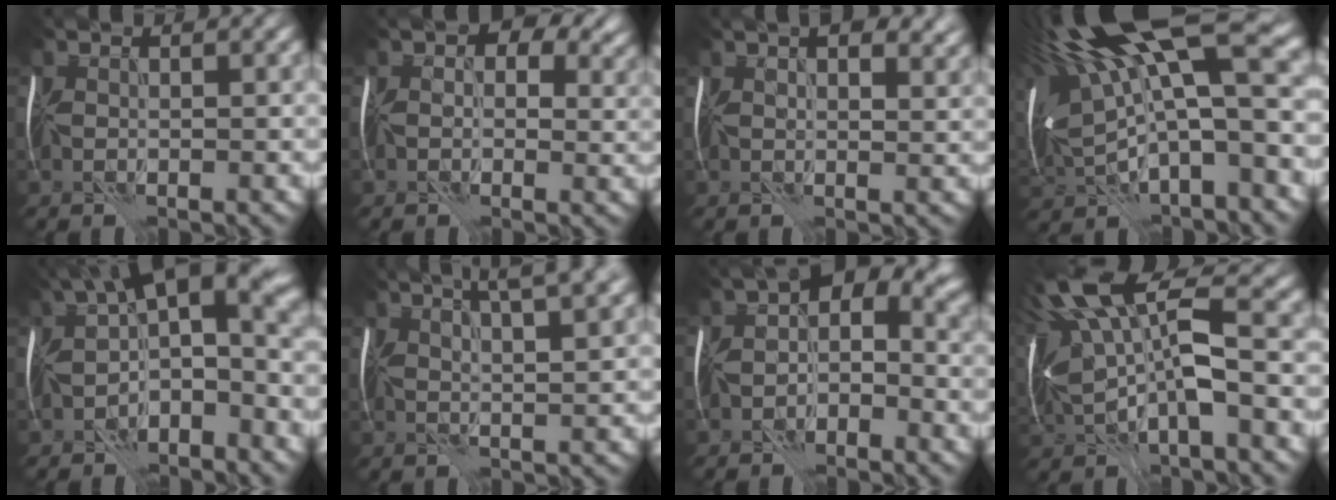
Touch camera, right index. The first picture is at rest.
{"total": 6.5, "force": [1.9, 4.5, 4.2], "torque": [-0.034, 0.022, 0.012]}
{"total": 8.2, "force": [4.4, 4.3, 5.4], "torque": [-0.046, 0.039, 0.039]}
{"total": 16.5, "force": [4.2, 5.1, 15.2], "torque": [-0.288, 0.007, 0.106]}
{"total": 7.0, "force": [-0.7, 2.9, 6.3], "torque": [-0.104, 0.027, -0.024]}
{"total": 7.8, "force": [5.3, 2.2, 5.2], "torque": [-0.054, 0.052, 0.058]}
{"total": 3.2, "force": [-1.0, 1.8, 2.4], "torque": [-0.039, 0.019, -0.025]}
{"total": 11.6, "force": [2.3, 4.2, 10.6], "torque": [-0.224, 0.024, 0.047]}